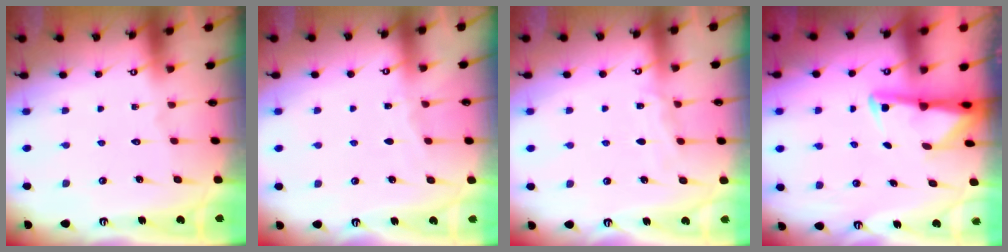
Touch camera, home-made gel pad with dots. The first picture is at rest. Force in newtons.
{"total": 2.6, "press": 2.6, "slide": 0.4}
{"total": 5.1, "press": 5.0, "slide": 0.6}
{"total": 2.8, "press": 2.7, "slide": 0.7}